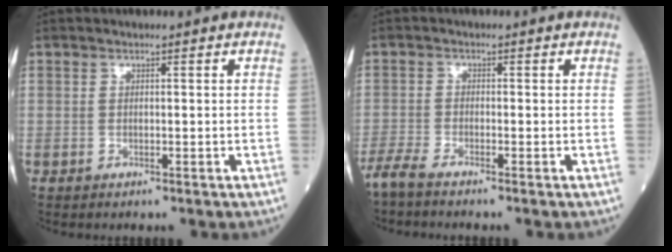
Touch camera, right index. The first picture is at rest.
{"total": 3.4, "force": [-2.9, -0.3, 1.7], "torque": [-0.037, -0.009, -0.061]}